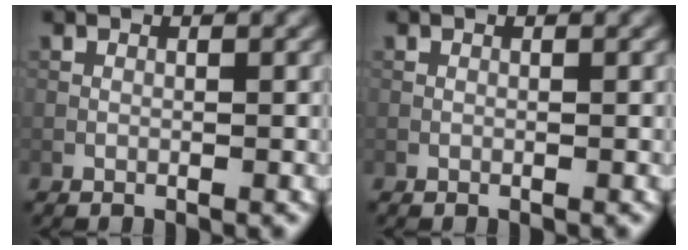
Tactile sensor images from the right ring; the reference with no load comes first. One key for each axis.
{"total": 0.0}